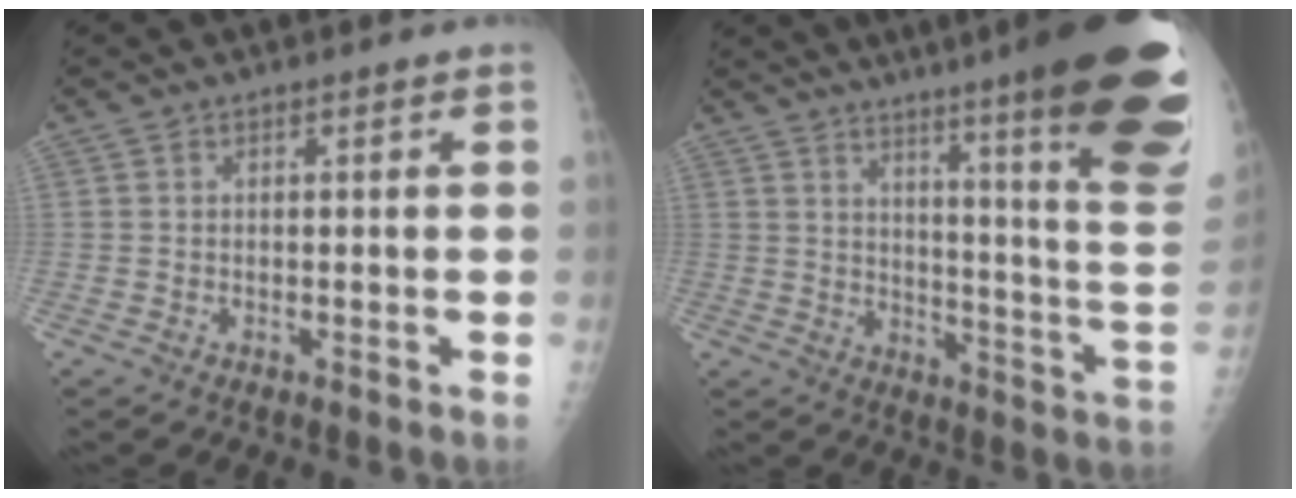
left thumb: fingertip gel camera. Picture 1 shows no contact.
{"total": 28.8, "force": [18.7, 2.6, 21.7], "torque": [-0.217, -0.103, 0.248]}